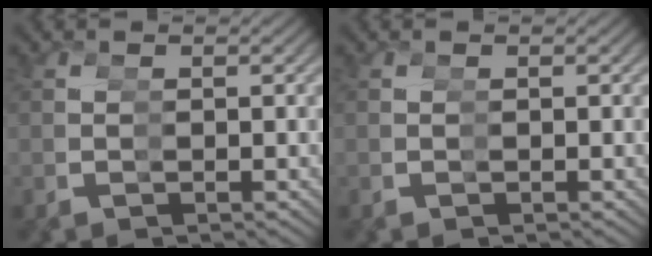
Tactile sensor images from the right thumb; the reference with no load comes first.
{"total": 0.0}